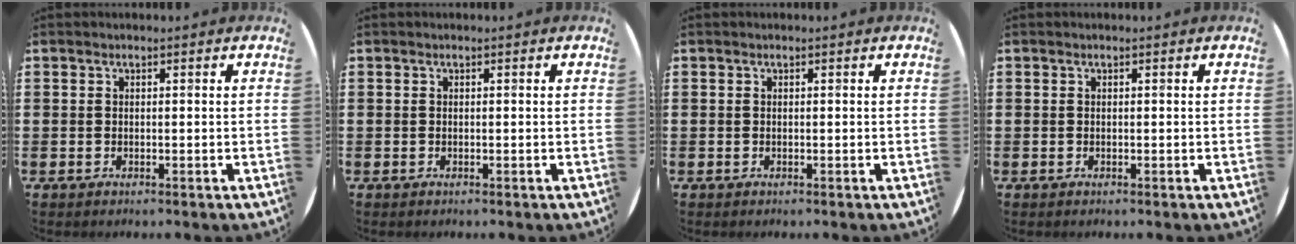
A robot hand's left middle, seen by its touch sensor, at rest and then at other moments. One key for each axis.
{"total": 0.0}
{"total": 0.0}
{"total": 0.0}